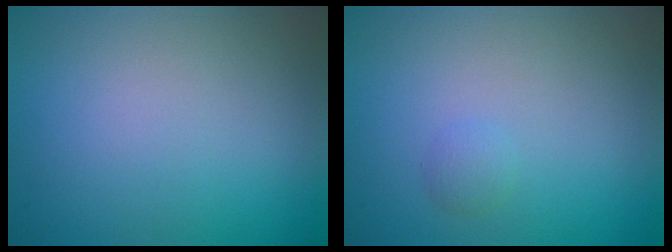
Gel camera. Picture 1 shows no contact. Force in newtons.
{"total": 0.8, "press": 0.8, "slide": 0.0}